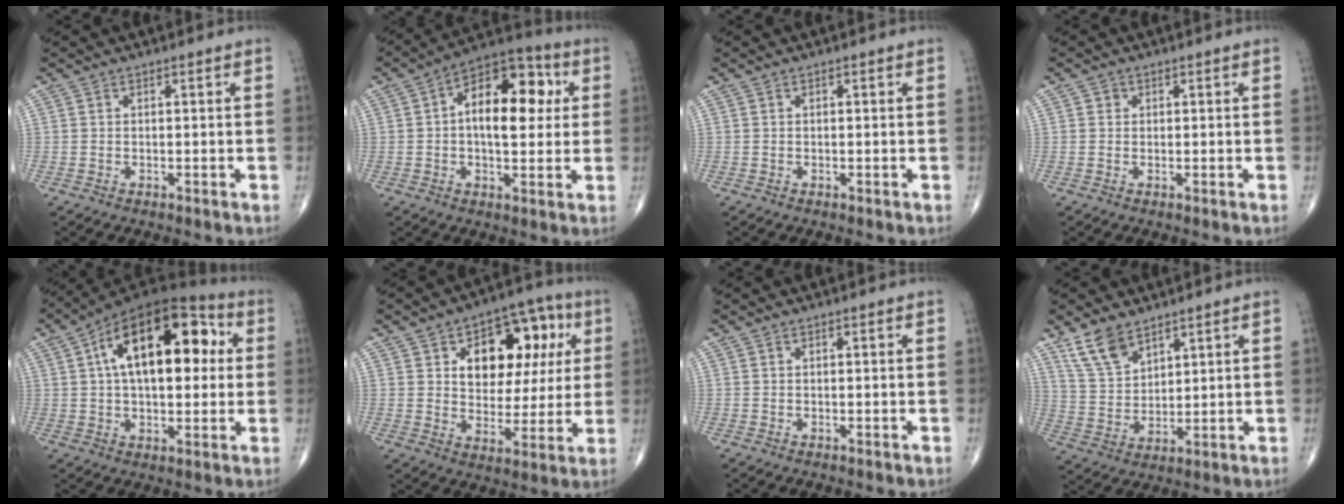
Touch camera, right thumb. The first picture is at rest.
{"total": 15.3, "force": [2.4, 8.3, 12.6], "torque": [-0.166, 0.024, 0.028]}
{"total": 0.0}
{"total": 0.8, "force": [0.3, 0.8, 0.2], "torque": [0.004, 0.000, 0.002]}
{"total": 21.8, "force": [4.9, 11.3, 18.0], "torque": [-0.260, 0.027, 0.066]}
{"total": 16.9, "force": [5.2, 10.6, 12.1], "torque": [-0.114, 0.007, 0.079]}
{"total": 0.0}
{"total": 8.7, "force": [6.3, 4.3, 4.2], "torque": [-0.068, -0.031, 0.135]}